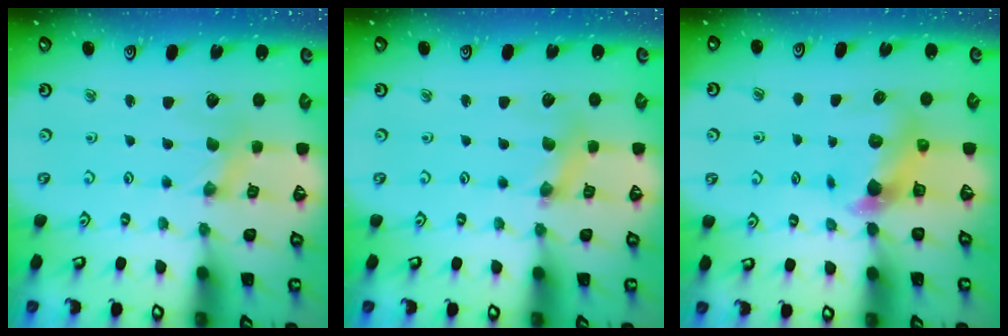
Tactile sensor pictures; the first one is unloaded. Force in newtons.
{"total": 2.5, "press": 2.5, "slide": 0.3}
{"total": 6.6, "press": 6.6, "slide": 0.2}